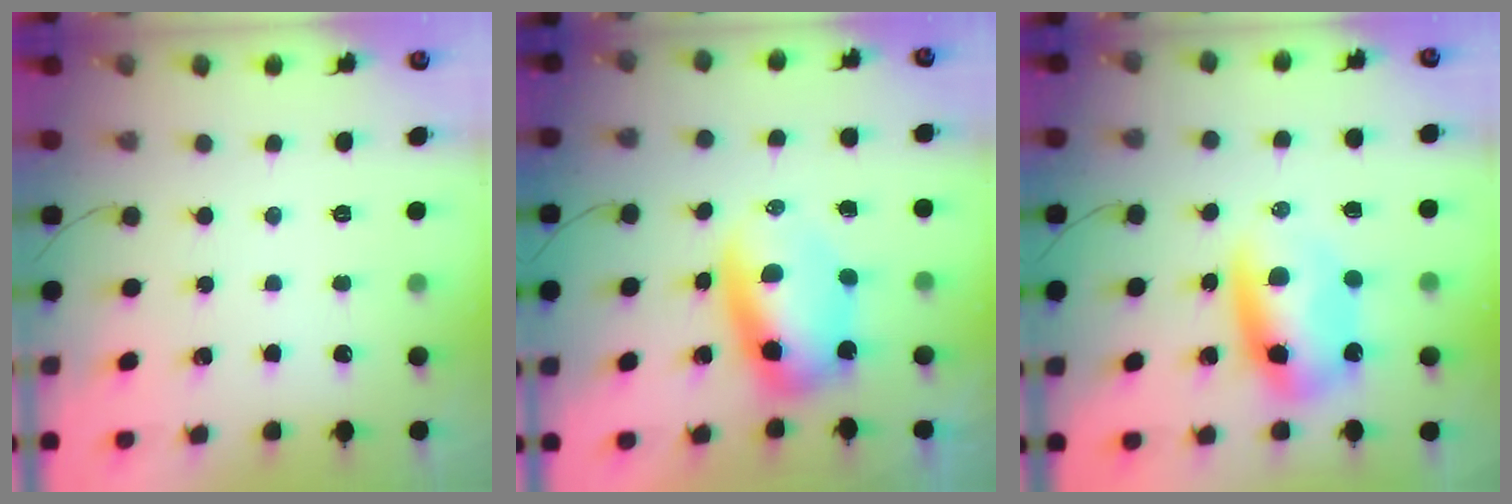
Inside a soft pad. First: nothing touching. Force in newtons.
{"total": 8.9, "press": 8.7, "slide": 1.9}
{"total": 9.2, "press": 9.0, "slide": 2.0}